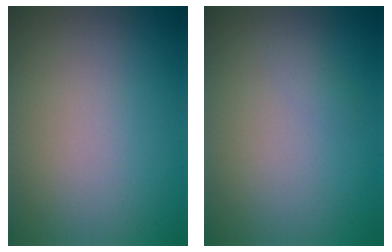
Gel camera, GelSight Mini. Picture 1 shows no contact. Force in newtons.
{"total": 0.5, "press": 0.5, "slide": 0.0}